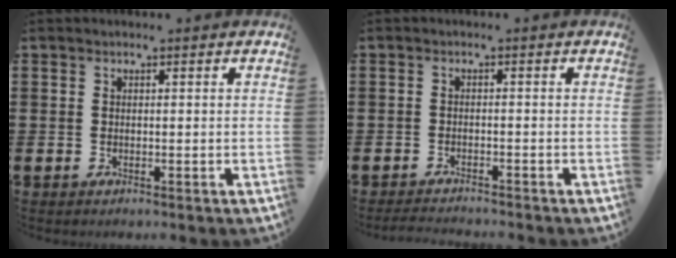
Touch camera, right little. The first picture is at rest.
{"total": 1.6, "force": [-1.5, 0.0, 0.3], "torque": [-0.007, 0.004, -0.031]}